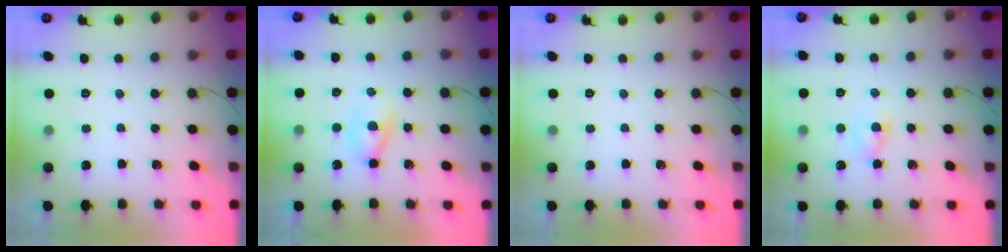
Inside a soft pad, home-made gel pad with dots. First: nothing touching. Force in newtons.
{"total": 3.3, "press": 3.1, "slide": 1.2}
{"total": 0.0}
{"total": 2.0, "press": 1.8, "slide": 0.8}